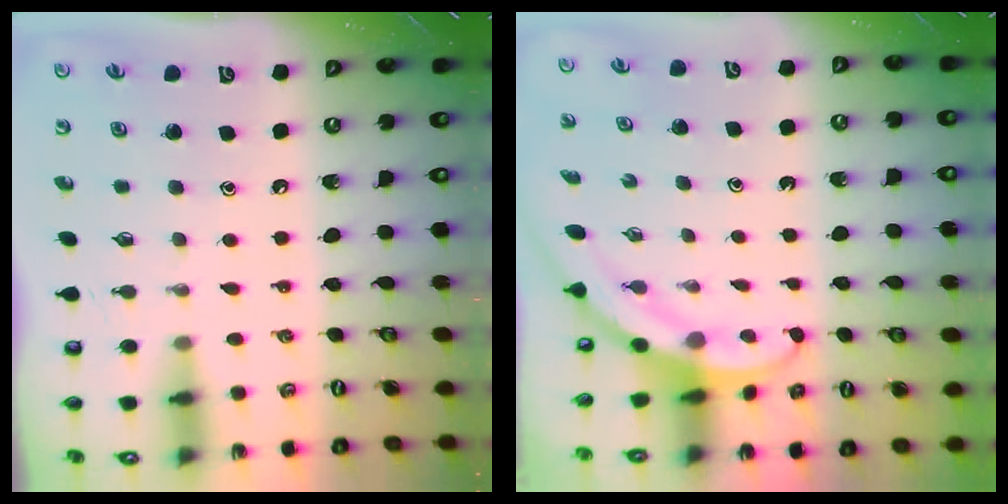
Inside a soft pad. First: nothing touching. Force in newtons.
{"total": 2.9, "press": 2.9, "slide": 0.1}